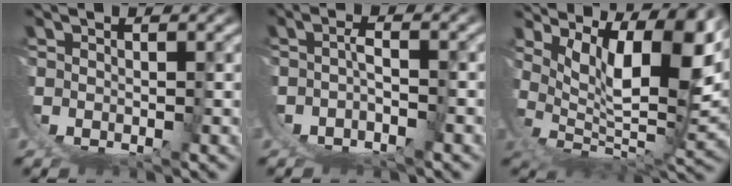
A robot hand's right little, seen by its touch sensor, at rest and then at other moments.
{"total": 2.7, "force": [-1.3, 1.1, 2.1], "torque": [-0.025, -0.006, -0.021]}
{"total": 10.8, "force": [3.8, 3.1, 9.6], "torque": [-0.131, -0.030, 0.080]}